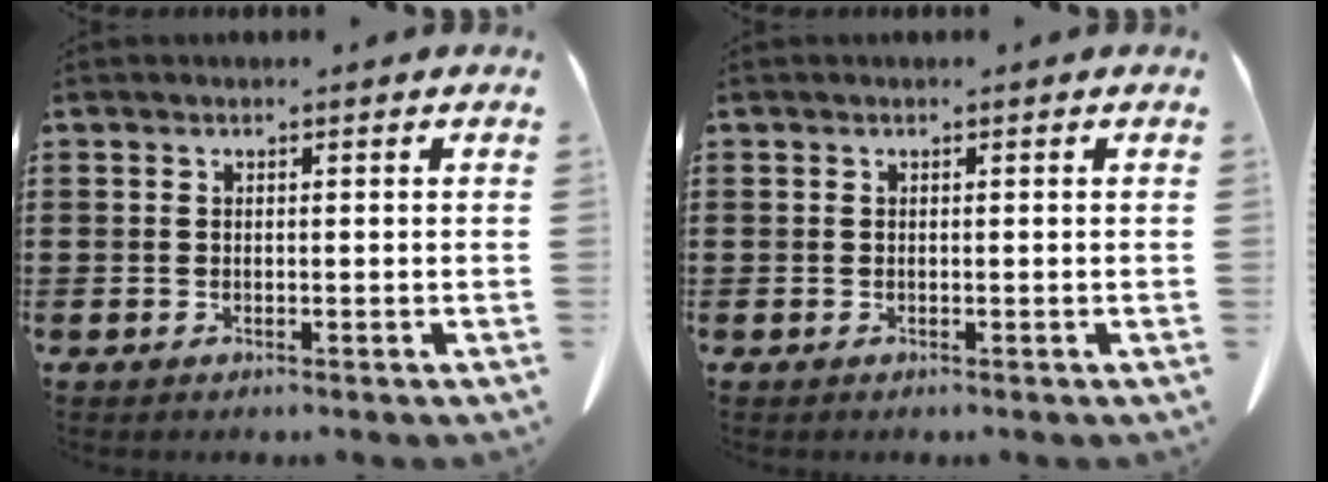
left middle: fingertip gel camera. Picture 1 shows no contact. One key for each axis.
{"total": 0.0}